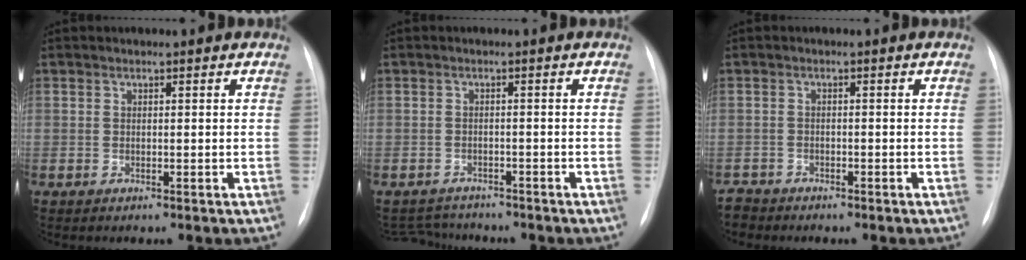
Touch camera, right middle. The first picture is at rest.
{"total": 3.9, "force": [-3.7, 1.0, -0.4], "torque": [-0.001, -0.005, -0.057]}
{"total": 2.2, "force": [-2.0, 0.6, -0.6], "torque": [0.010, -0.004, -0.038]}